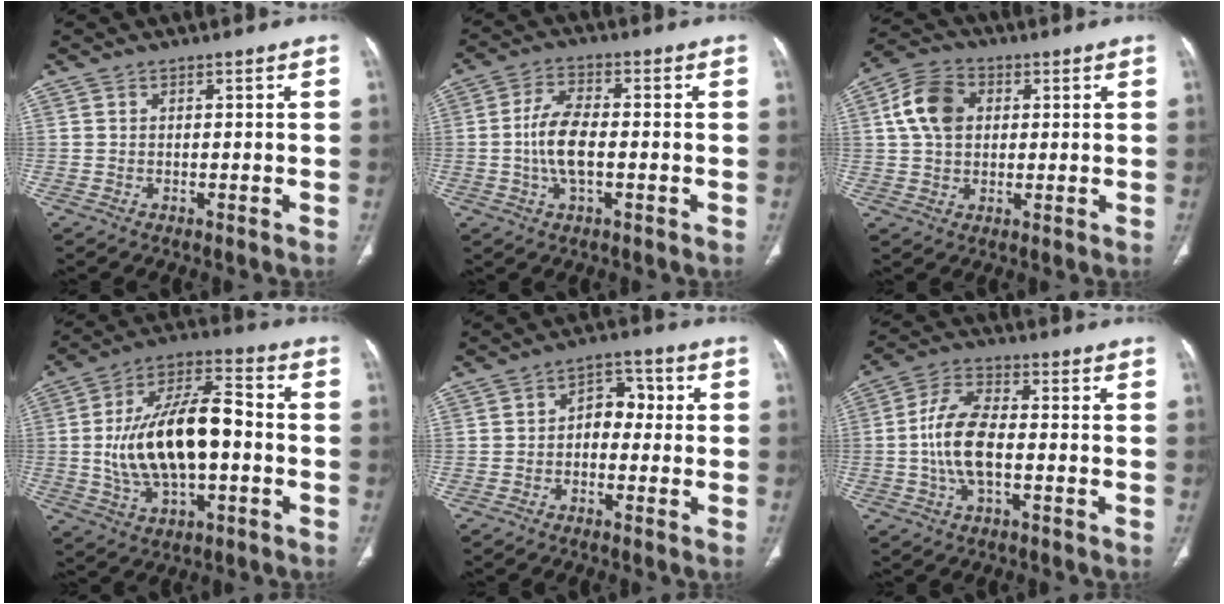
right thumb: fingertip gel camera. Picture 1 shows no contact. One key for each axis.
{"total": 8.0, "fx": -1.0, "fy": 3.4, "fz": 7.1, "tx": -0.148, "ty": 0.010, "tz": -0.023}
{"total": 9.5, "fx": 2.0, "fy": 7.0, "fz": 6.2, "tx": -0.107, "ty": 0.013, "tz": 0.031}
{"total": 19.8, "fx": -1.4, "fy": 9.6, "fz": 17.2, "tx": -0.310, "ty": 0.030, "tz": -0.022}
{"total": 6.0, "fx": -0.2, "fy": 4.3, "fz": 4.2, "tx": -0.030, "ty": 0.026, "tz": -0.015}
{"total": 10.4, "fx": -1.3, "fy": 4.8, "fz": 9.2, "tx": -0.189, "ty": 0.021, "tz": -0.029}